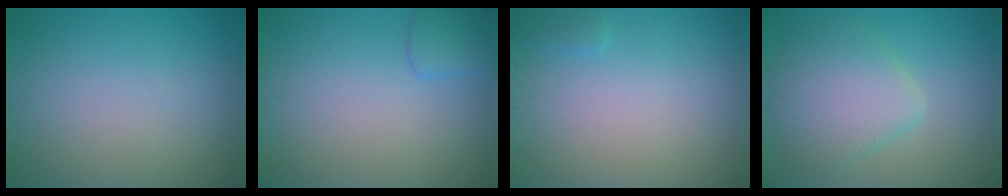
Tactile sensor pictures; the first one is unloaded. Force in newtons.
{"total": 1.7, "press": 1.7, "slide": 0.1}
{"total": 0.7, "press": 0.7, "slide": 0.0}
{"total": 5.2, "press": 5.2, "slide": 0.3}